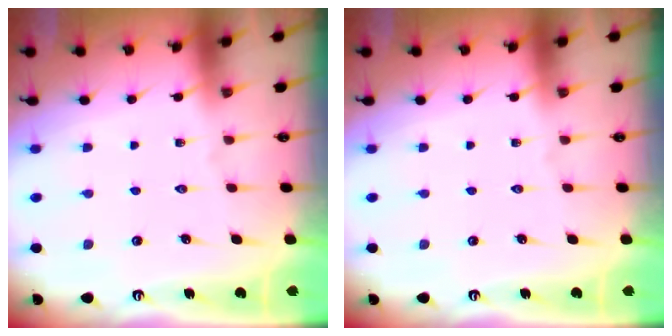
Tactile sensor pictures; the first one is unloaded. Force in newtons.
{"total": 0.0}